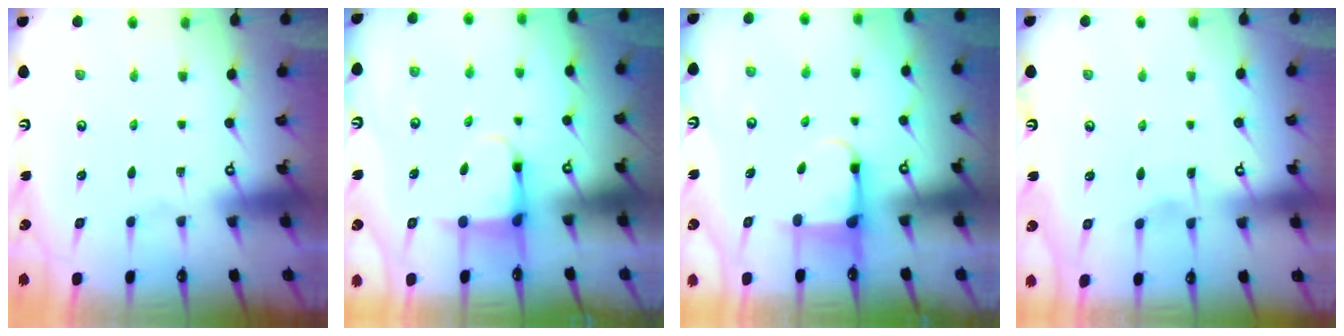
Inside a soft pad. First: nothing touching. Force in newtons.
{"total": 3.9, "press": 3.7, "slide": 1.2}
{"total": 4.6, "press": 4.6, "slide": 0.3}
{"total": 2.6, "press": 2.6, "slide": 0.3}